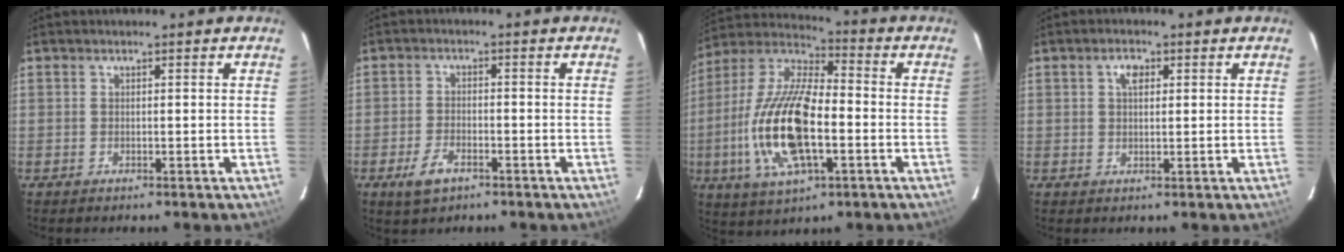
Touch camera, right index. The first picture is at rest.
{"total": 5.3, "force": [-3.2, 2.5, 3.4], "torque": [-0.082, -0.004, -0.056]}
{"total": 19.7, "force": [-4.5, 7.6, 17.6], "torque": [-0.367, -0.006, -0.089]}
{"total": 2.5, "force": [0.8, 1.5, 1.8], "torque": [-0.032, 0.009, 0.013]}